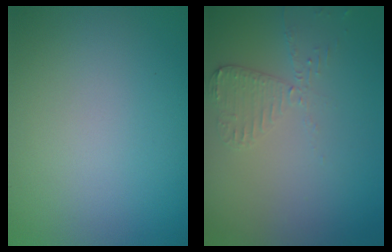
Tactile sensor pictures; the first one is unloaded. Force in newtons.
{"total": 2.4, "press": 2.4, "slide": 0.2}